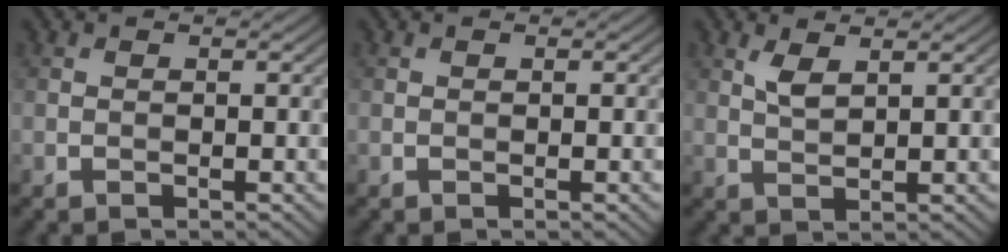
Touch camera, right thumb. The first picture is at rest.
{"total": 0.5, "force": [0.0, 0.2, 0.5], "torque": [-0.006, -0.002, 0.001]}
{"total": 2.4, "force": [1.4, 0.8, 1.7], "torque": [-0.043, -0.001, 0.032]}